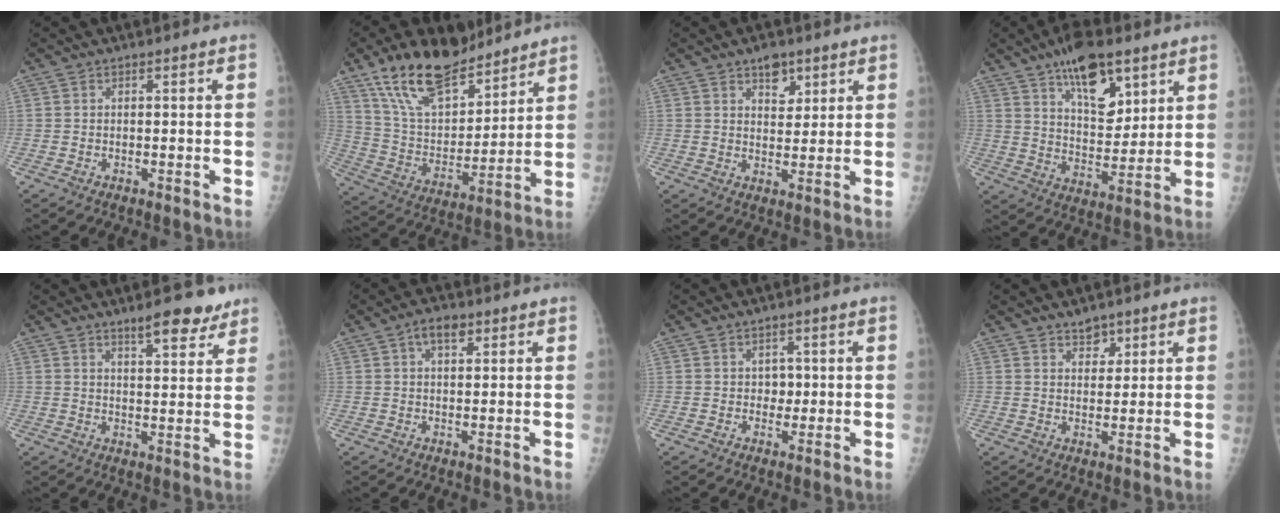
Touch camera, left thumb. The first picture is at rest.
{"total": 19.7, "force": [14.4, 8.6, 10.4], "torque": [-0.143, -0.063, 0.264]}
{"total": 5.2, "force": [3.3, 3.0, 2.7], "torque": [-0.015, -0.019, 0.050]}
{"total": 14.7, "force": [8.9, 6.8, 9.5], "torque": [-0.113, -0.048, 0.149]}
{"total": 7.5, "force": [5.6, 2.2, 4.4], "torque": [-0.039, -0.035, 0.080]}
{"total": 3.9, "force": [2.0, 2.0, 2.7], "torque": [-0.036, -0.001, 0.029]}
{"total": 2.2, "force": [0.3, 1.9, 1.1], "torque": [0.003, 0.002, 0.003]}
{"total": 3.6, "force": [2.6, 2.1, 1.3], "torque": [0.001, -0.018, 0.043]}